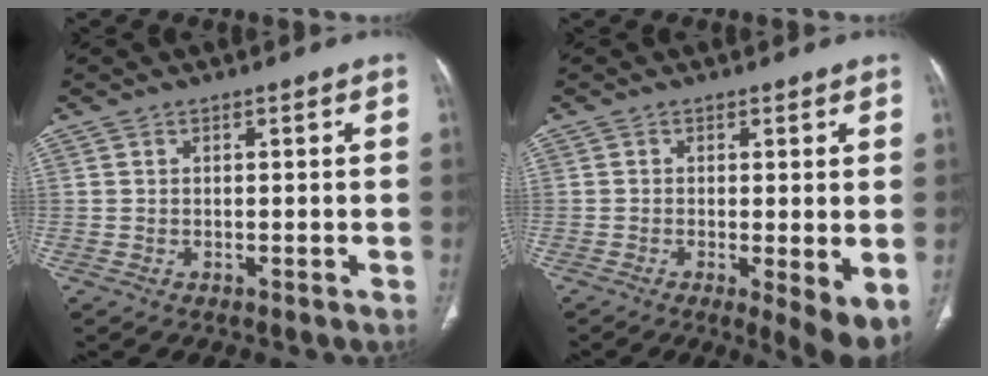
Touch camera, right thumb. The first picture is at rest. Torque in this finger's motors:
{"motor_torque": [-0.14, 0.54, -0.18, -0.15, 0.04]}